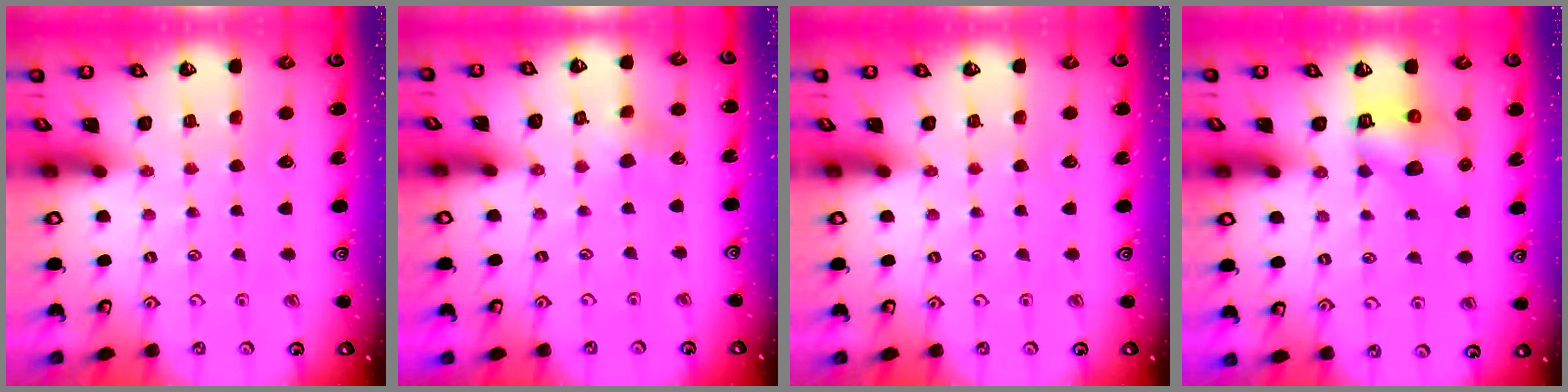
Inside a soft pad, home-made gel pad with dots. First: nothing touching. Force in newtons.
{"total": 5.0, "press": 5.0, "slide": 0.4}
{"total": 0.0}
{"total": 6.8, "press": 6.7, "slide": 1.0}